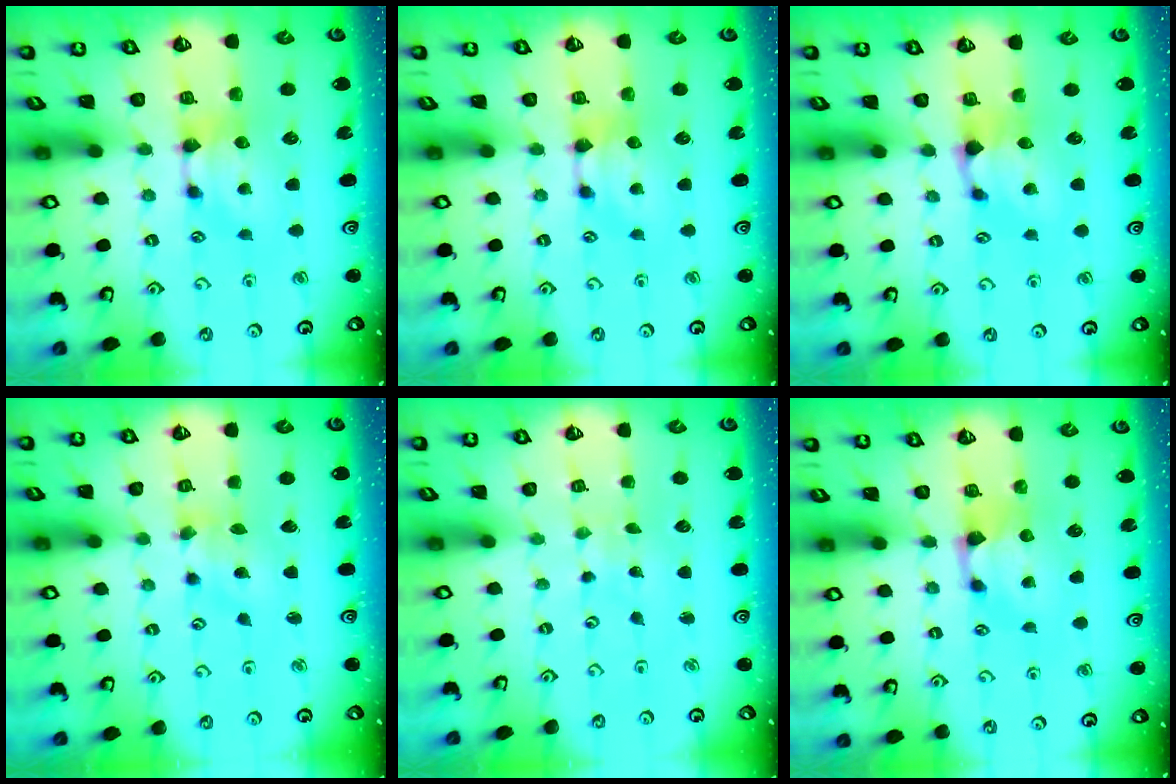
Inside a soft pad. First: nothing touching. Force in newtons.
{"total": 0.0}
{"total": 0.8, "press": 0.0, "slide": 0.8}
{"total": 1.2, "press": 0.2, "slide": 1.1}
{"total": 6.7, "press": 6.6, "slide": 0.5}
{"total": 0.6, "press": 0.1, "slide": 0.6}